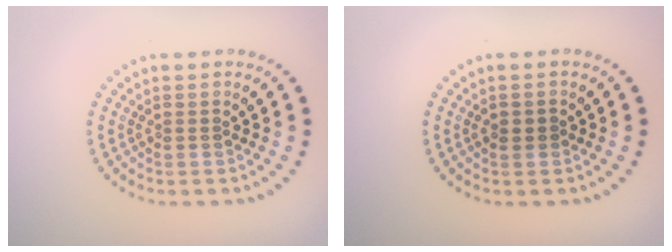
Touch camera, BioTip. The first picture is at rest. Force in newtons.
{"total": 1.1, "press": 1.1, "slide": 0.2}